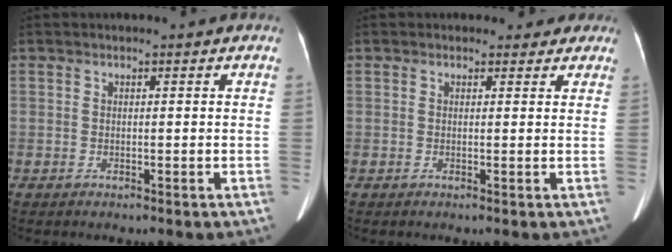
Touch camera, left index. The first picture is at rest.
{"total": 2.9, "force": [2.3, 1.8, 0.1], "torque": [0.013, -0.001, 0.014]}